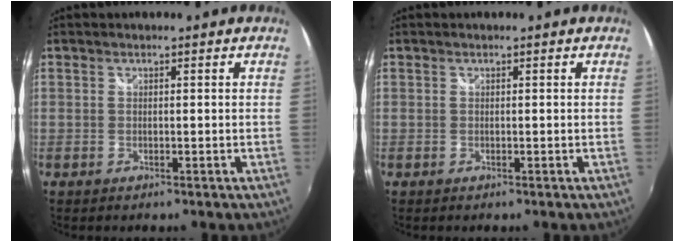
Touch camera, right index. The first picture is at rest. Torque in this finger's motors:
{"motor_torque": [0.00, 0.05, 0.00, 0.00]}